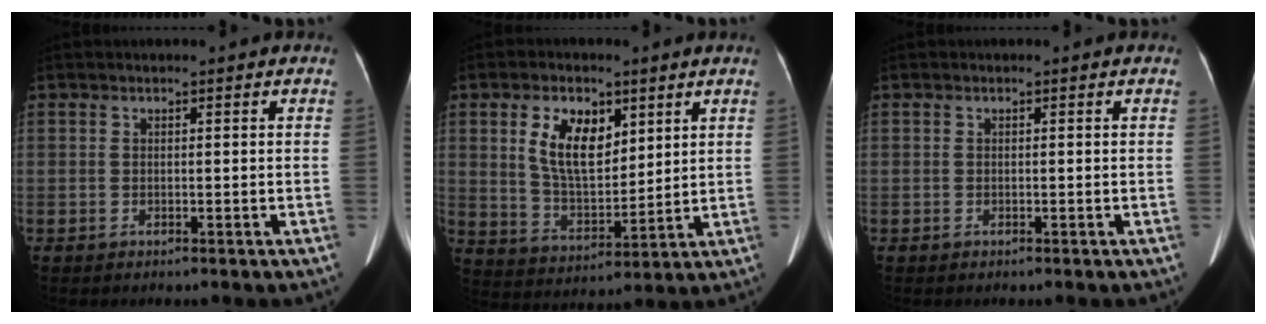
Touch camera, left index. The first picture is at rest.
{"total": 9.5, "force": [3.9, 4.9, 7.2], "torque": [-0.136, 0.004, 0.080]}
{"total": 0.0}